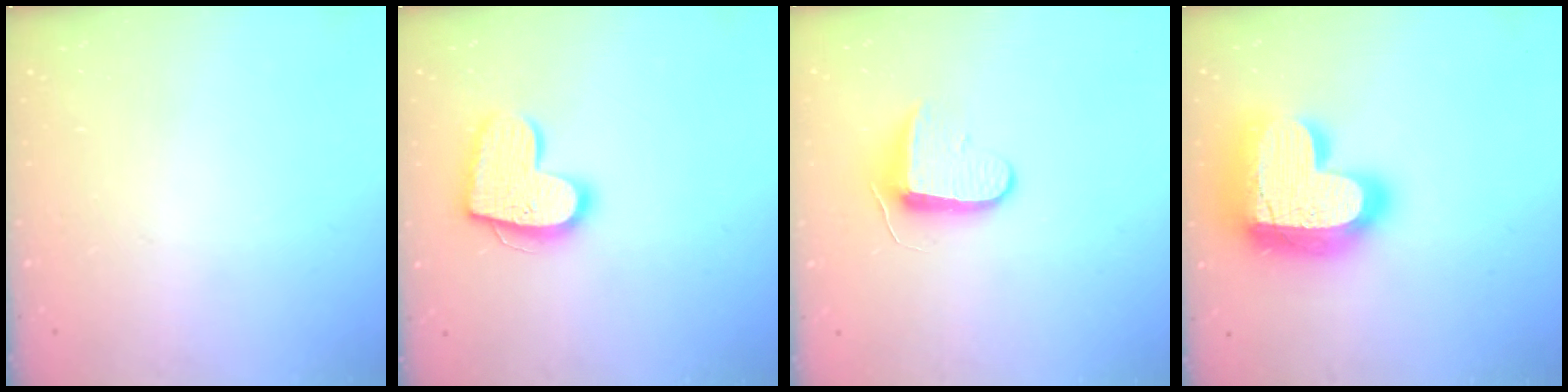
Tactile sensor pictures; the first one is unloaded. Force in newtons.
{"total": 14.8, "press": 14.8, "slide": 1.0}
{"total": 9.4, "press": 9.3, "slide": 0.9}
{"total": 26.4, "press": 26.3, "slide": 2.0}